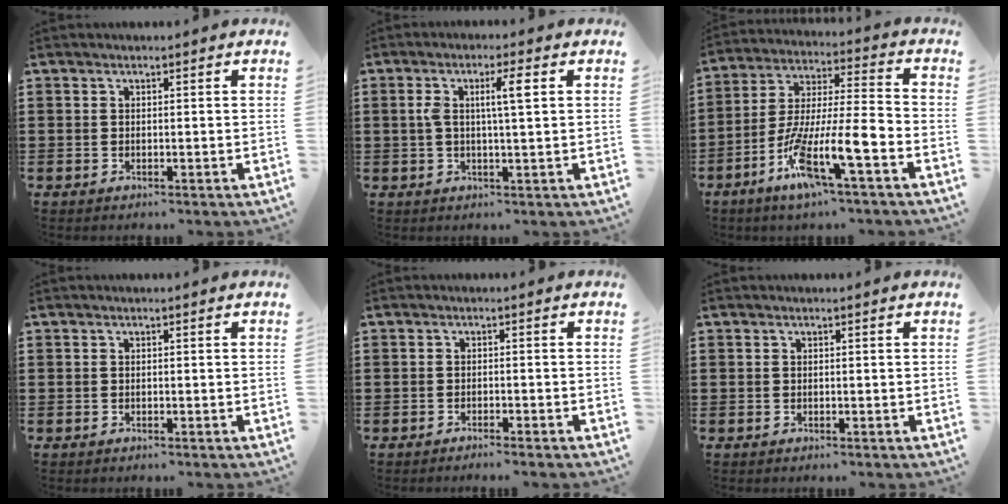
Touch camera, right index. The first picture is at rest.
{"total": 5.1, "force": [1.0, 0.5, 4.9], "torque": [-0.097, 0.000, 0.012]}
{"total": 13.3, "force": [-7.1, 1.8, 11.1], "torque": [-0.220, -0.013, -0.134]}
{"total": 0.0}
{"total": 1.1, "force": [-1.1, -0.2, 0.2], "torque": [-0.005, 0.001, -0.022]}
{"total": 0.0}